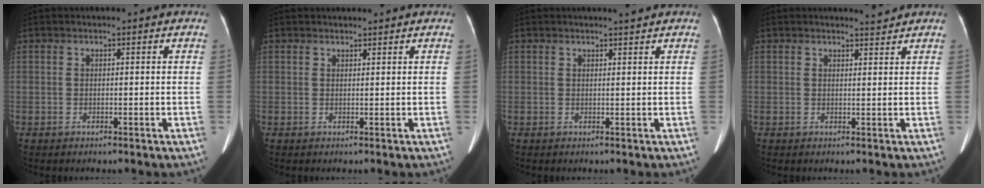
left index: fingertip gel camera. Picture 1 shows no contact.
{"total": 1.9, "force": [1.8, 0.4, 0.4], "torque": [-0.005, 0.007, 0.024]}
{"total": 1.3, "force": [1.1, -0.4, 0.5], "torque": [-0.008, -0.015, 0.017]}
{"total": 1.3, "force": [1.2, -0.5, -0.2], "torque": [-0.003, -0.023, 0.020]}